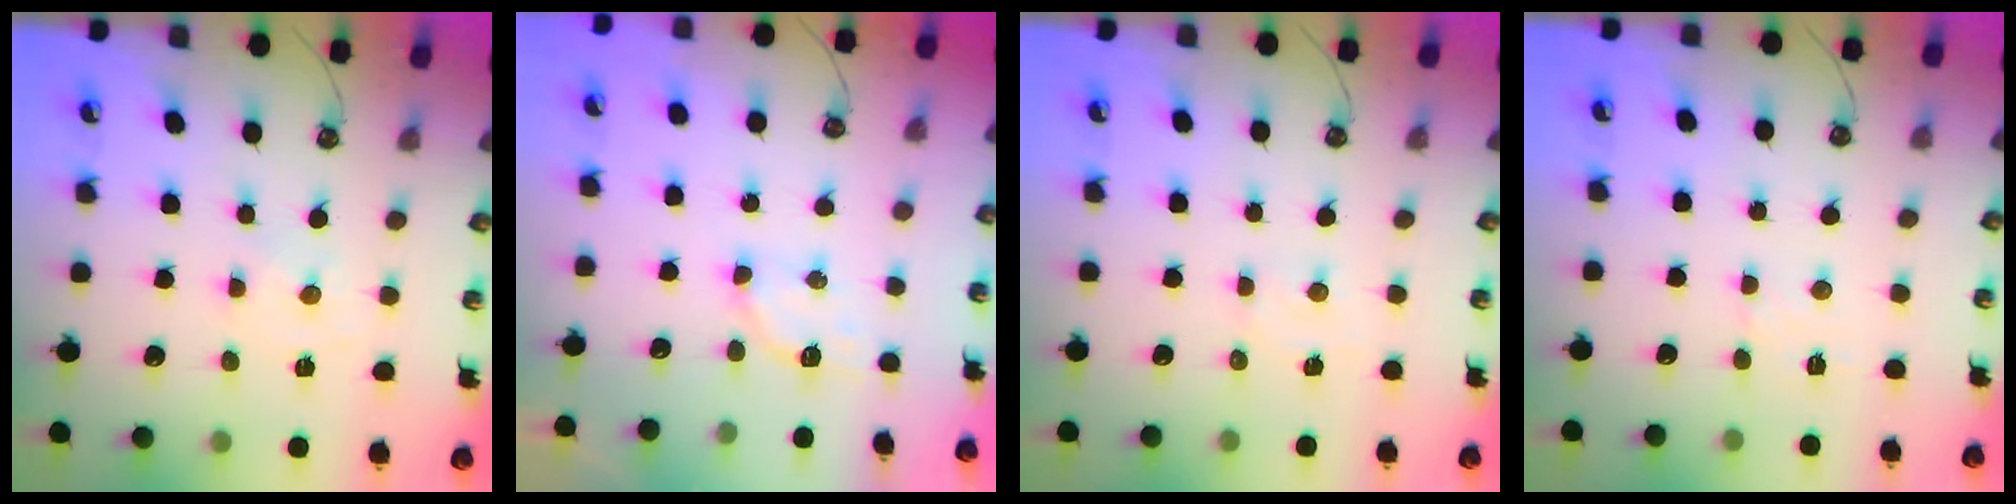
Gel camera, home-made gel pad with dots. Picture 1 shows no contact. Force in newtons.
{"total": 3.8, "press": 3.8, "slide": 0.5}
{"total": 4.2, "press": 4.1, "slide": 0.5}
{"total": 3.0, "press": 3.0, "slide": 0.4}